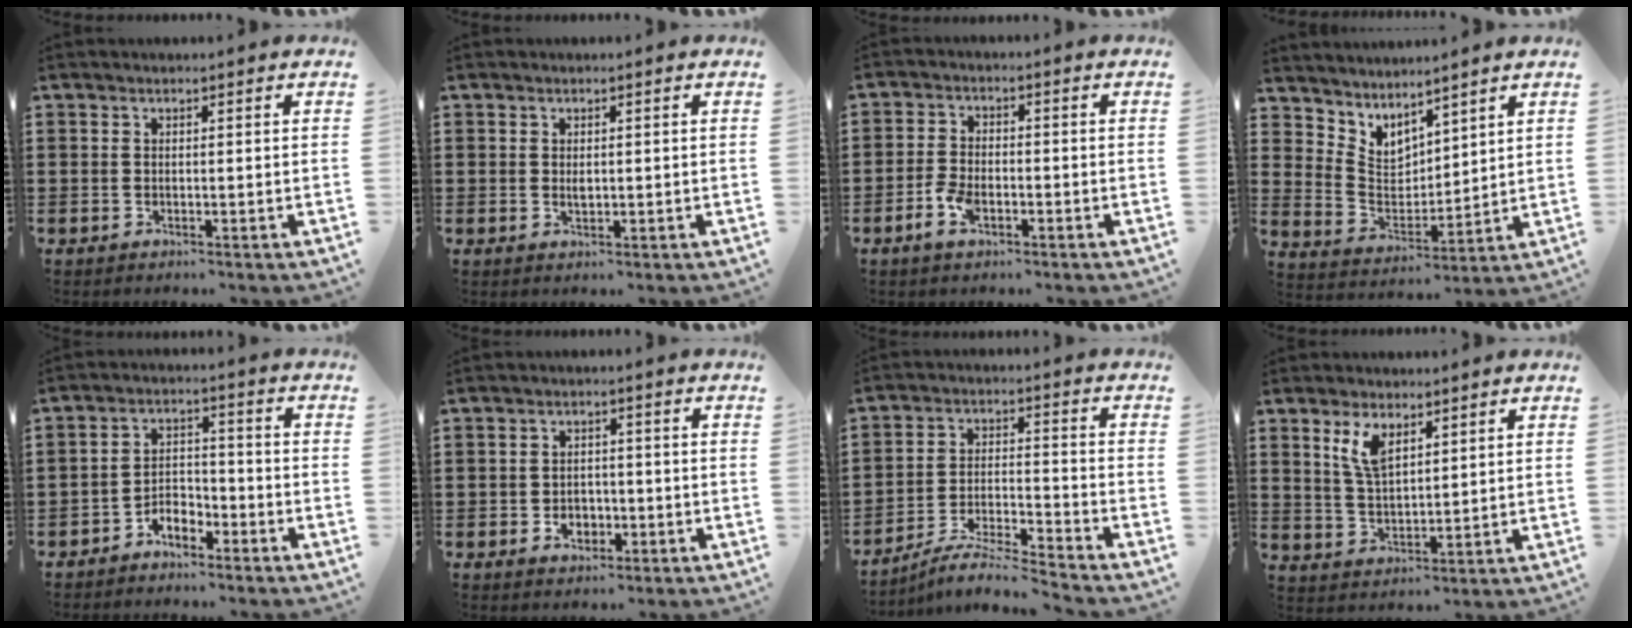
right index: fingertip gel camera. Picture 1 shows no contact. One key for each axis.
{"total": 1.1, "fx": 0.3, "fy": 0.5, "fz": 0.9, "tx": -0.019, "ty": 0.001, "tz": 0.006}
{"total": 3.8, "fx": -1.9, "fy": 1.8, "fz": 2.8, "tx": -0.069, "ty": -0.006, "tz": -0.038}
{"total": 4.6, "fx": 4.2, "fy": 1.8, "fz": -0.3, "tx": -0.024, "ty": -0.034, "tz": 0.076}
{"total": 3.9, "fx": -3.3, "fy": 1.7, "fz": 1.1, "tx": -0.023, "ty": 0.012, "tz": -0.066}
{"total": 2.9, "fx": -1.1, "fy": 2.2, "fz": 1.6, "tx": -0.026, "ty": -0.001, "tz": -0.025}
{"total": 5.9, "fx": -5.6, "fy": -0.2, "fz": 1.6, "tx": -0.037, "ty": -0.008, "tz": -0.112}
{"total": 5.7, "fx": 3.2, "fy": 2.4, "fz": 4.1, "tx": -0.089, "ty": 0.005, "tz": 0.057}